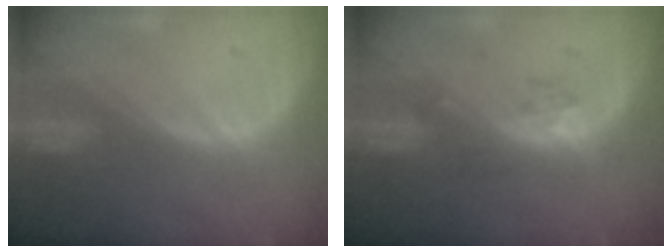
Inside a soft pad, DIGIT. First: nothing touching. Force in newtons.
{"total": 2.6, "press": 2.6, "slide": 0.2}